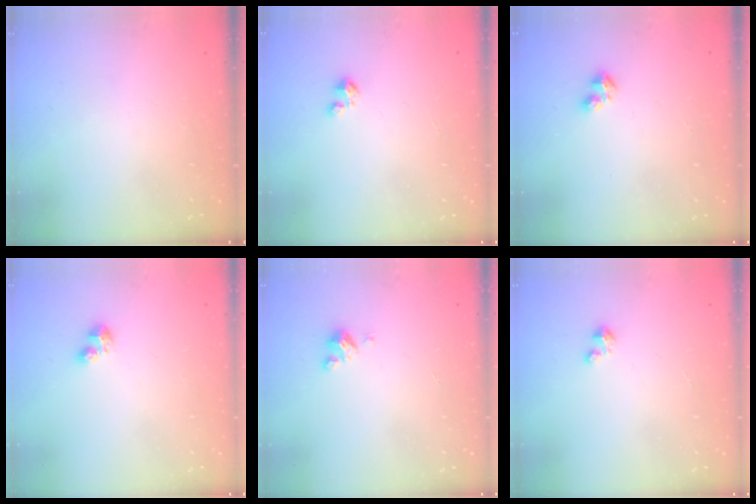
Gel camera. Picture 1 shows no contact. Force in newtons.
{"total": 2.1, "press": 2.1, "slide": 0.2}
{"total": 3.2, "press": 3.2, "slide": 0.5}
{"total": 2.3, "press": 2.2, "slide": 0.5}
{"total": 3.7, "press": 3.7, "slide": 0.3}
{"total": 1.6, "press": 1.6, "slide": 0.2}